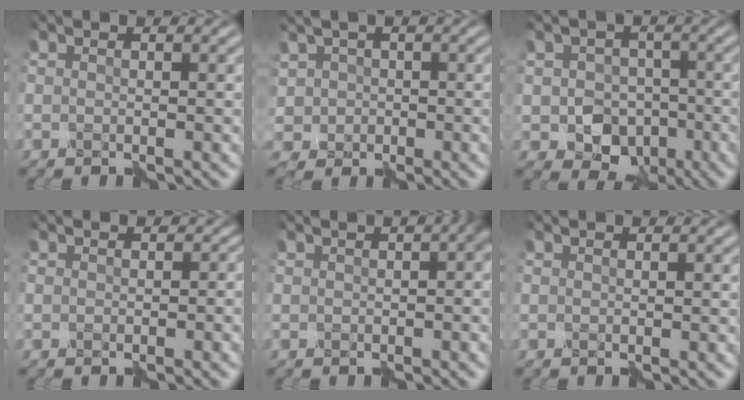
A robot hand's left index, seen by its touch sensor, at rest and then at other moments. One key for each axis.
{"total": 2.2, "fx": -0.2, "fy": 2.2, "fz": -0.3, "tx": -0.003, "ty": 0.008, "tz": 0.009}
{"total": 4.3, "fx": -1.7, "fy": 3.4, "fz": 1.9, "tx": -0.034, "ty": -0.001, "tz": -0.022}
{"total": 1.1, "fx": -0.3, "fy": 0.9, "fz": 0.5, "tx": 0.002, "ty": 0.011, "tz": -0.011}
{"total": 3.0, "fx": -0.2, "fy": 1.3, "fz": 2.7, "tx": -0.021, "ty": 0.015, "tz": 0.001}
{"total": 0.0}